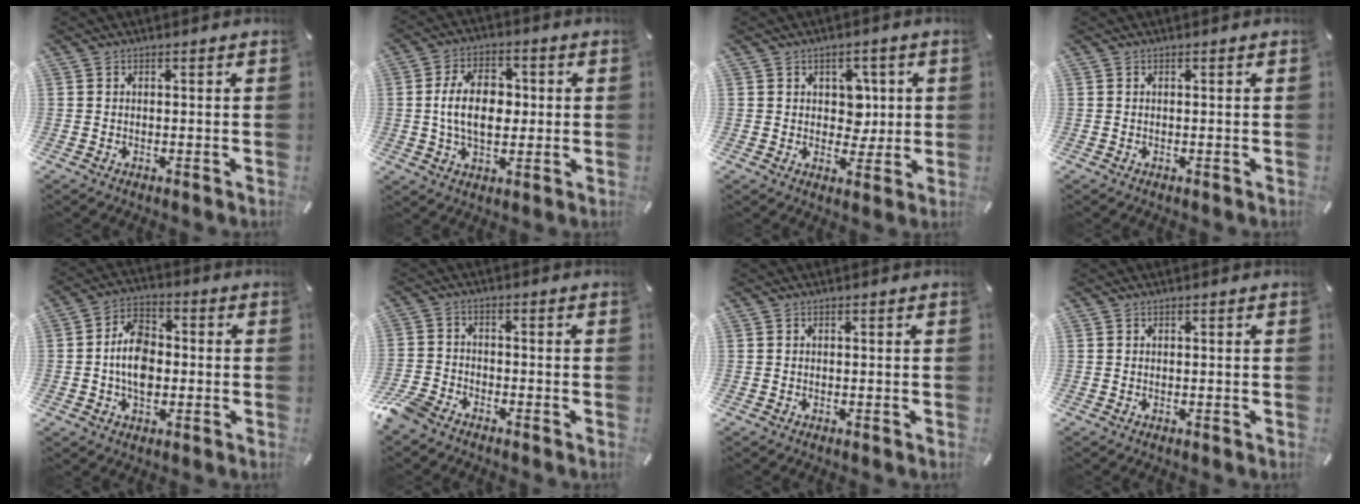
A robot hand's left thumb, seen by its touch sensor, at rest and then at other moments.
{"total": 11.5, "force": [0.4, 7.6, 8.7], "torque": [-0.164, 0.004, 0.001]}
{"total": 6.6, "force": [1.2, 5.5, 3.4], "torque": [-0.041, -0.001, 0.014]}
{"total": 0.0}
{"total": 9.9, "force": [-1.4, 6.8, 7.1], "torque": [-0.135, 0.009, -0.027]}
{"total": 5.4, "force": [-4.5, 2.4, 1.8], "torque": [-0.056, 0.012, -0.093]}
{"total": 0.0}
{"total": 0.0}